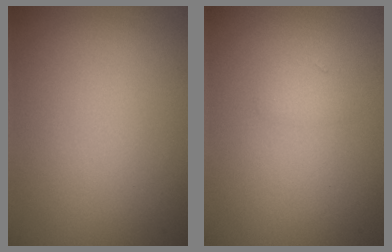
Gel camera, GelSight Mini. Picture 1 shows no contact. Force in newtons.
{"total": 0.8, "press": 0.8, "slide": 0.1}